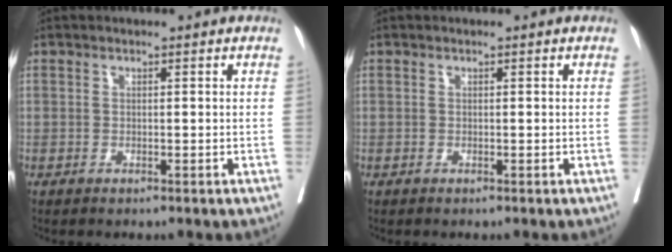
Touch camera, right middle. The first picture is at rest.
{"total": 0.0}